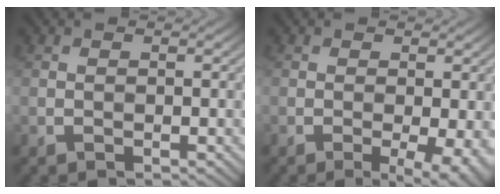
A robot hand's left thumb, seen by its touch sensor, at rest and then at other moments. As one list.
[{"total": 3.8, "force": [-1.2, 1.0, 3.5], "torque": [-0.053, -0.007, -0.016]}]